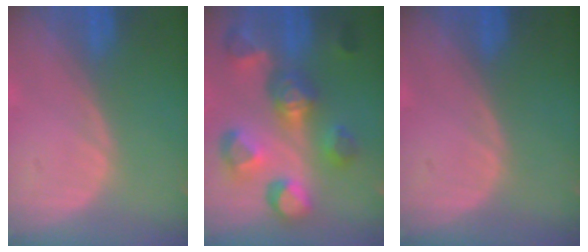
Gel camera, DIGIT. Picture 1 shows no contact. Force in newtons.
{"total": 11.0, "press": 9.9, "slide": 4.8}
{"total": 0.0}